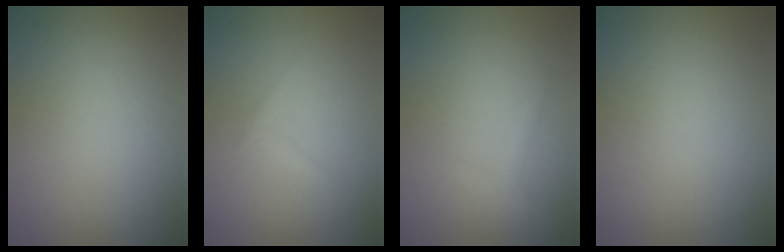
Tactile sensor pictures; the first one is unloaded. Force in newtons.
{"total": 0.6, "press": 0.6, "slide": 0.0}
{"total": 1.2, "press": 1.2, "slide": 0.0}
{"total": 0.0}